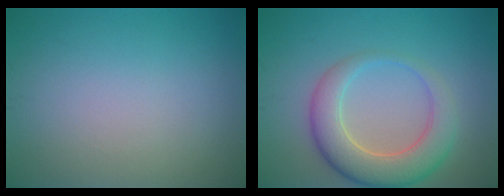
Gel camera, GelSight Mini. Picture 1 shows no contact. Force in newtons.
{"total": 6.1, "press": 6.1, "slide": 0.7}